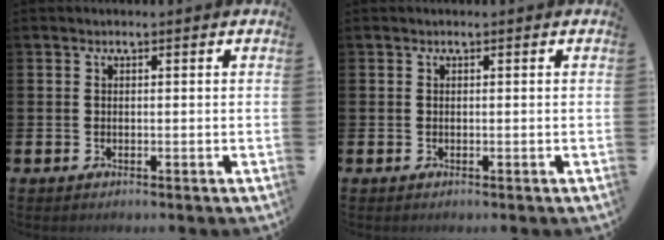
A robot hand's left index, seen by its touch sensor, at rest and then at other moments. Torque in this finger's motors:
{"motor_torque": [0.14, 0.07, -0.02, -0.01]}